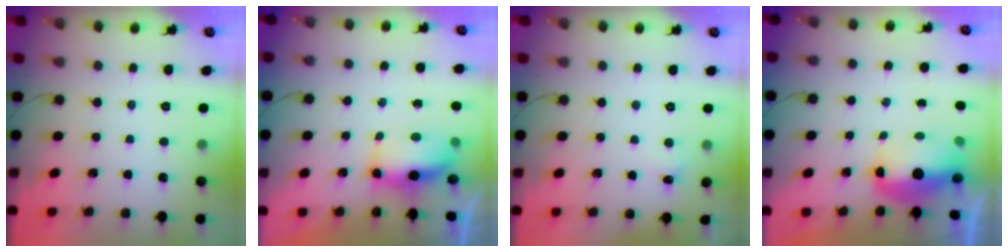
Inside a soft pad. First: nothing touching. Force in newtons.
{"total": 7.1, "press": 7.0, "slide": 0.8}
{"total": 4.0, "press": 3.9, "slide": 1.2}
{"total": 7.6, "press": 7.6, "slide": 1.1}